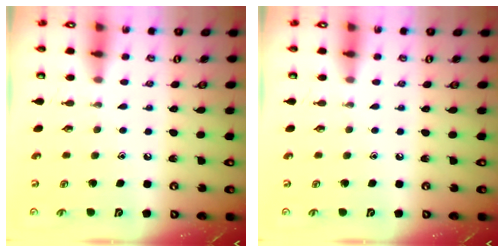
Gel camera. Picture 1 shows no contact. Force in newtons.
{"total": 0.0}